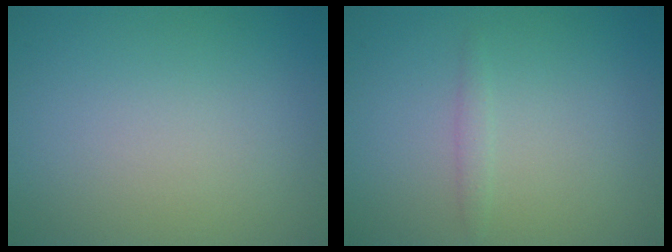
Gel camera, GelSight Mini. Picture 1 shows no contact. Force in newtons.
{"total": 0.8, "press": 0.8, "slide": 0.1}